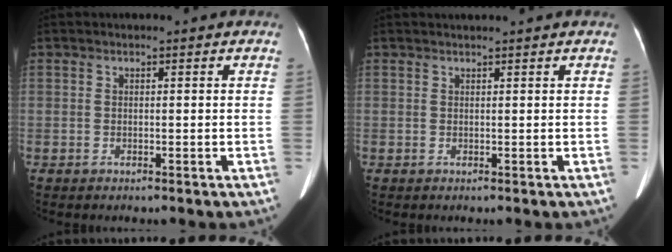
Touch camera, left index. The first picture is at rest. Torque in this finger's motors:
{"motor_torque": [0.11, -0.14, 0.01, 0.02]}